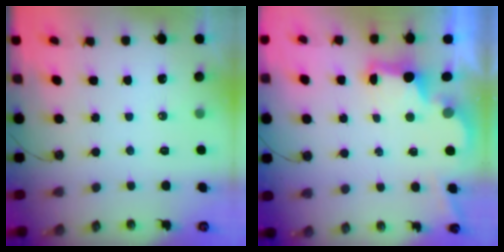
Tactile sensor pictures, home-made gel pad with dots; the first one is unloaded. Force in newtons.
{"total": 2.9, "press": 2.7, "slide": 0.9}